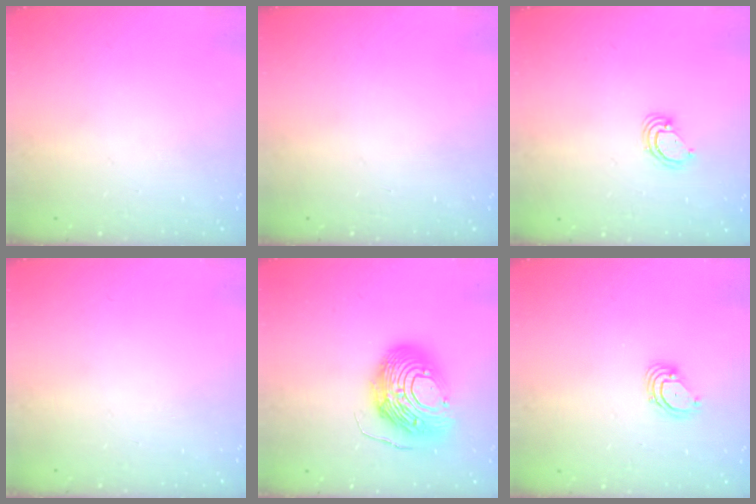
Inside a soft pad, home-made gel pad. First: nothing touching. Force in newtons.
{"total": 0.0}
{"total": 3.8, "press": 3.8, "slide": 0.2}
{"total": 0.0}
{"total": 16.2, "press": 16.2, "slide": 1.3}
{"total": 3.6, "press": 3.6, "slide": 0.3}